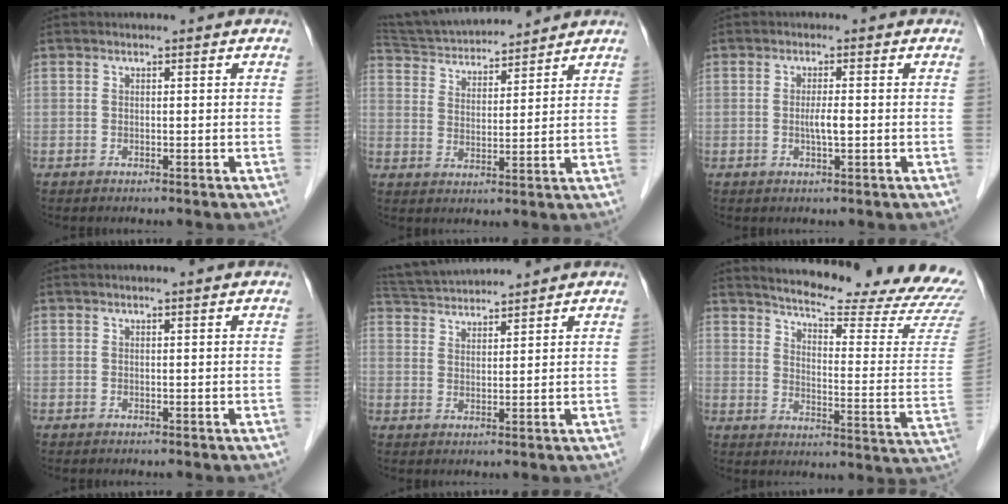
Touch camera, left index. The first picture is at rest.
{"total": 13.8, "force": [13.0, 2.0, 4.3], "torque": [-0.081, 0.029, 0.220]}
{"total": 2.1, "force": [-0.4, 0.2, 2.1], "torque": [-0.043, -0.002, -0.006]}
{"total": 1.3, "force": [1.1, -0.2, 0.5], "torque": [-0.009, 0.013, 0.021]}
{"total": 8.1, "force": [7.9, 0.0, 1.8], "torque": [-0.042, 0.031, 0.138]}
{"total": 24.3, "force": [22.5, 0.9, 9.0], "torque": [-0.134, -0.113, 0.270]}